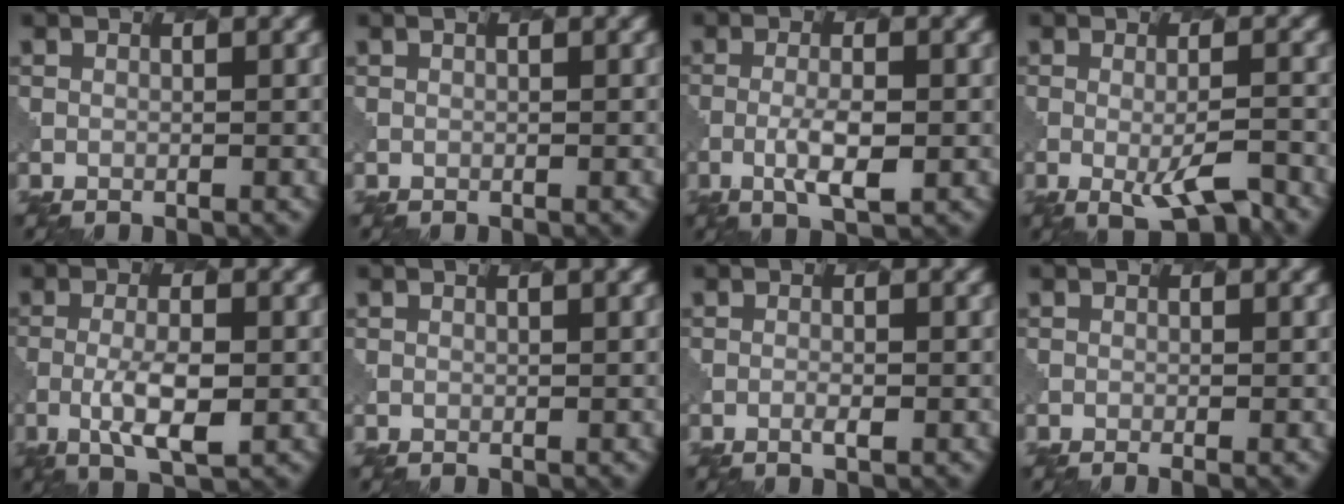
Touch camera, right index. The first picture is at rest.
{"total": 0.0}
{"total": 3.3, "force": [-0.7, 0.9, 3.1], "torque": [-0.062, -0.005, -0.013]}
{"total": 4.0, "force": [-1.5, 0.9, 3.6], "torque": [-0.064, -0.015, -0.018]}
{"total": 4.3, "force": [-0.9, 1.4, 3.9], "torque": [-0.079, -0.007, -0.016]}
{"total": 0.8, "force": [0.3, 0.2, 0.8], "torque": [-0.007, -0.001, 0.004]}
{"total": 0.7, "force": [-0.1, 0.1, 0.7], "torque": [-0.014, 0.000, -0.003]}
{"total": 0.8, "force": [-0.2, 0.3, 0.8], "torque": [-0.004, -0.001, -0.002]}